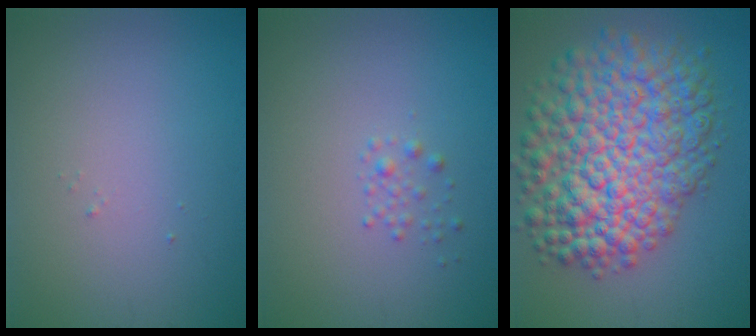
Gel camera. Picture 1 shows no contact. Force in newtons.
{"total": 0.9, "press": 0.9, "slide": 0.0}
{"total": 11.8, "press": 11.8, "slide": 0.4}